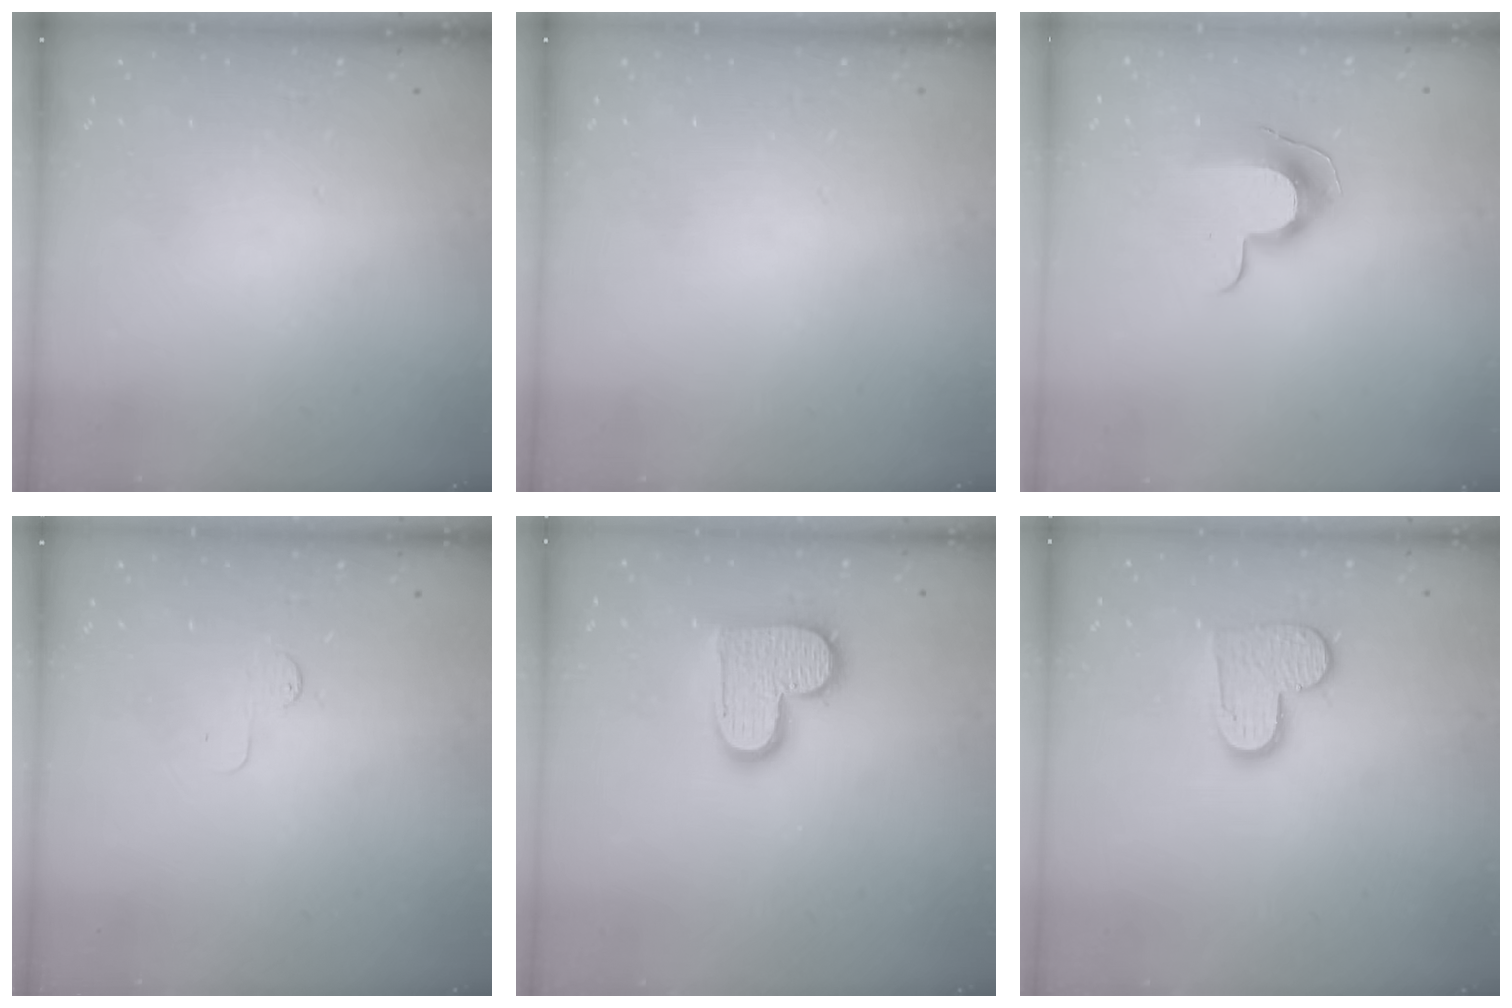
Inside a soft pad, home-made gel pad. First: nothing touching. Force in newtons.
{"total": 0.0}
{"total": 9.5, "press": 9.5, "slide": 0.4}
{"total": 2.6, "press": 2.6, "slide": 0.3}
{"total": 13.5, "press": 13.5, "slide": 0.8}
{"total": 9.6, "press": 9.6, "slide": 0.6}